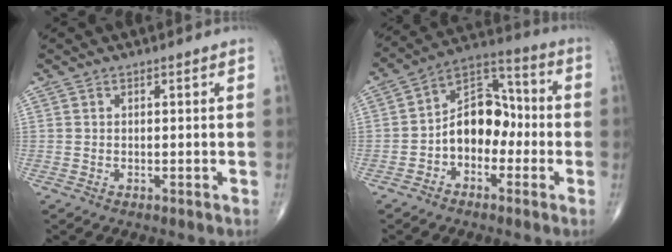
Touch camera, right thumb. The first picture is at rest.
{"total": 11.5, "force": [-2.2, 8.0, 8.0], "torque": [-0.096, 0.047, -0.055]}